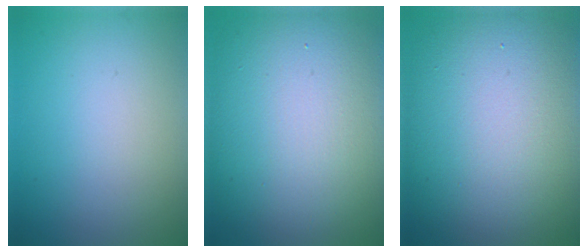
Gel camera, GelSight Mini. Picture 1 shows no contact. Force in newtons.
{"total": 16.6, "press": 16.6, "slide": 0.6}
{"total": 15.8, "press": 15.8, "slide": 0.6}